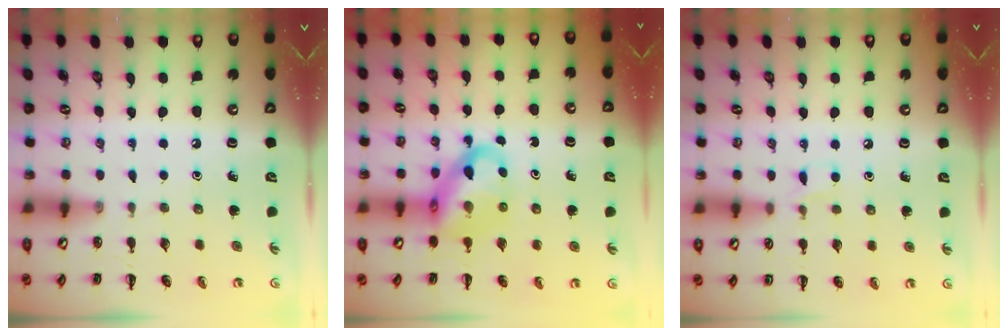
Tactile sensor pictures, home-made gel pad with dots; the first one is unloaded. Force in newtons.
{"total": 11.3, "press": 10.9, "slide": 3.0}
{"total": 4.0, "press": 3.8, "slide": 1.1}